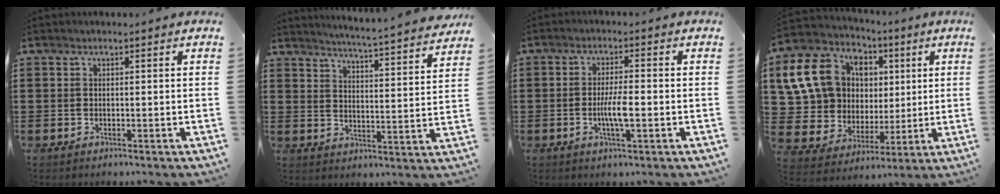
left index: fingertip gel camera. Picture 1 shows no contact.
{"total": 4.5, "force": [4.2, -1.2, 1.0], "torque": [-0.040, -0.042, 0.066]}
{"total": 4.7, "force": [-0.9, 0.8, 4.5], "torque": [-0.084, 0.000, -0.020]}
{"total": 14.3, "force": [4.8, 11.7, 6.8], "torque": [-0.202, -0.004, 0.095]}